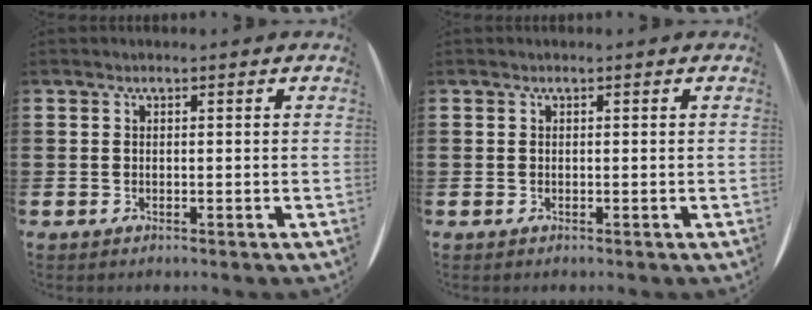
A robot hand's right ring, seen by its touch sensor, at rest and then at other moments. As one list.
[{"total": 0.0}]